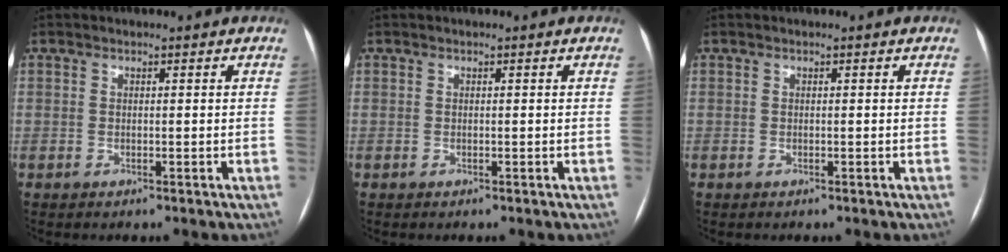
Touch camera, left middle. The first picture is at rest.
{"total": 0.0}
{"total": 0.0}